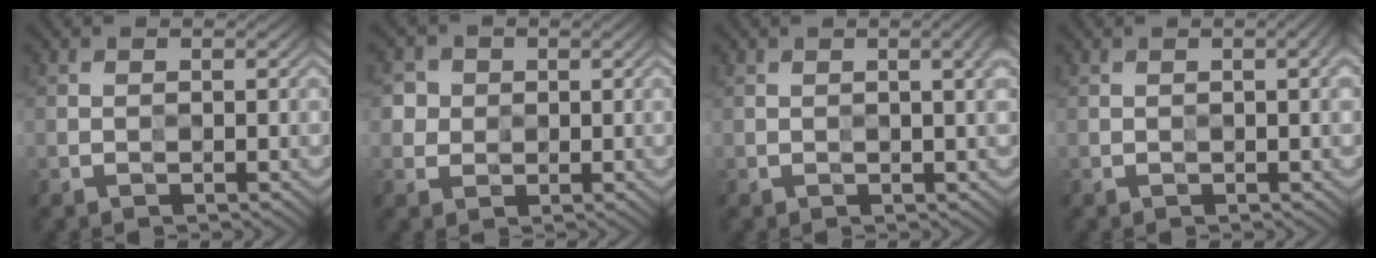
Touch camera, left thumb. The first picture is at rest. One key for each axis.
{"total": 3.2, "fx": 0.9, "fy": 3.0, "fz": 0.7, "tx": -0.025, "ty": -0.005, "tz": 0.011}
{"total": 2.6, "fx": 0.7, "fy": 0.5, "fz": 2.4, "tx": -0.035, "ty": 0.007, "tz": 0.009}
{"total": 1.9, "fx": 0.4, "fy": 0.4, "fz": 1.8, "tx": -0.026, "ty": 0.006, "tz": 0.005}